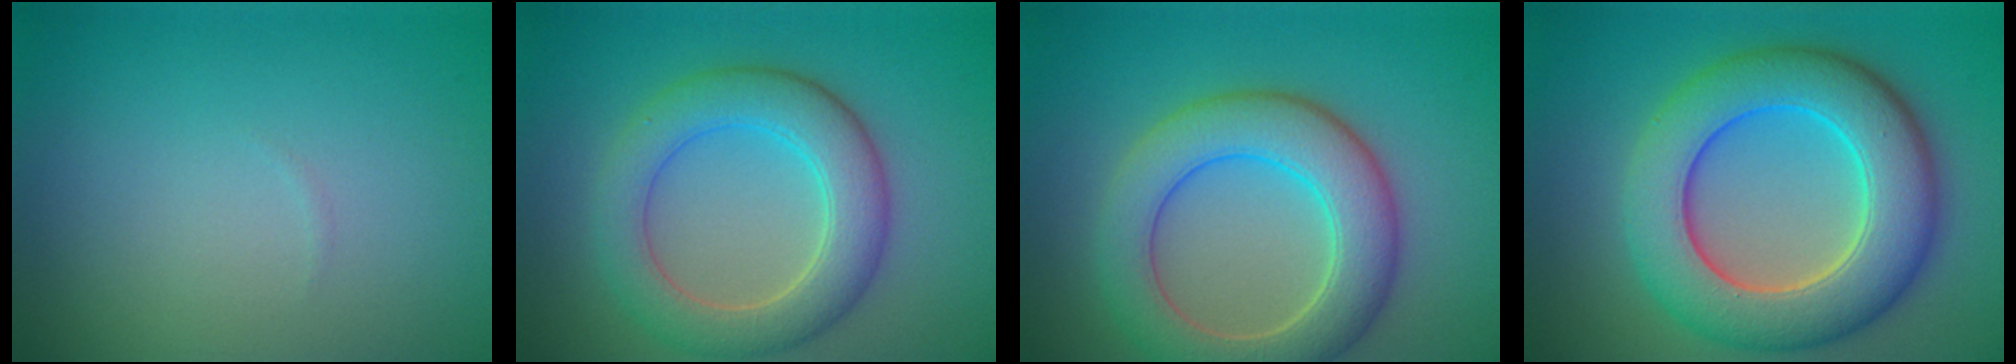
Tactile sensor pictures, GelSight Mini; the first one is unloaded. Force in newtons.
{"total": 5.9, "press": 5.9, "slide": 0.4}
{"total": 7.1, "press": 7.1, "slide": 0.6}
{"total": 9.9, "press": 9.9, "slide": 0.3}